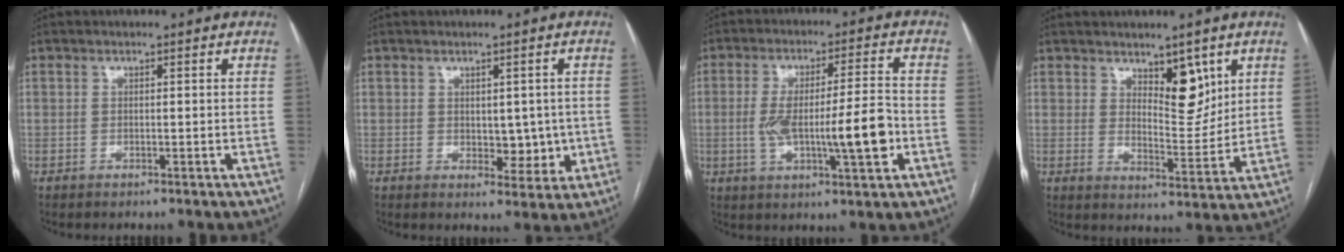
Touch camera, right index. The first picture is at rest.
{"total": 4.6, "force": [0.1, 2.8, 3.7], "torque": [-0.035, 0.000, 0.013]}
{"total": 12.0, "force": [-2.1, 1.6, 11.7], "torque": [-0.198, 0.012, -0.029]}
{"total": 6.8, "force": [3.9, 2.8, 4.8], "torque": [-0.073, -0.010, 0.065]}